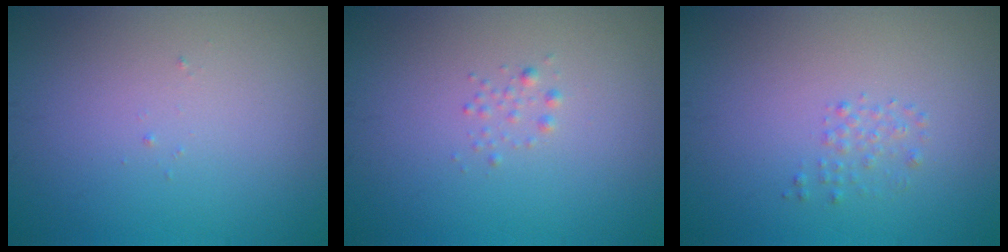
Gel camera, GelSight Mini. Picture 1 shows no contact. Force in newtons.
{"total": 0.7, "press": 0.7, "slide": 0.0}
{"total": 1.0, "press": 1.0, "slide": 0.0}